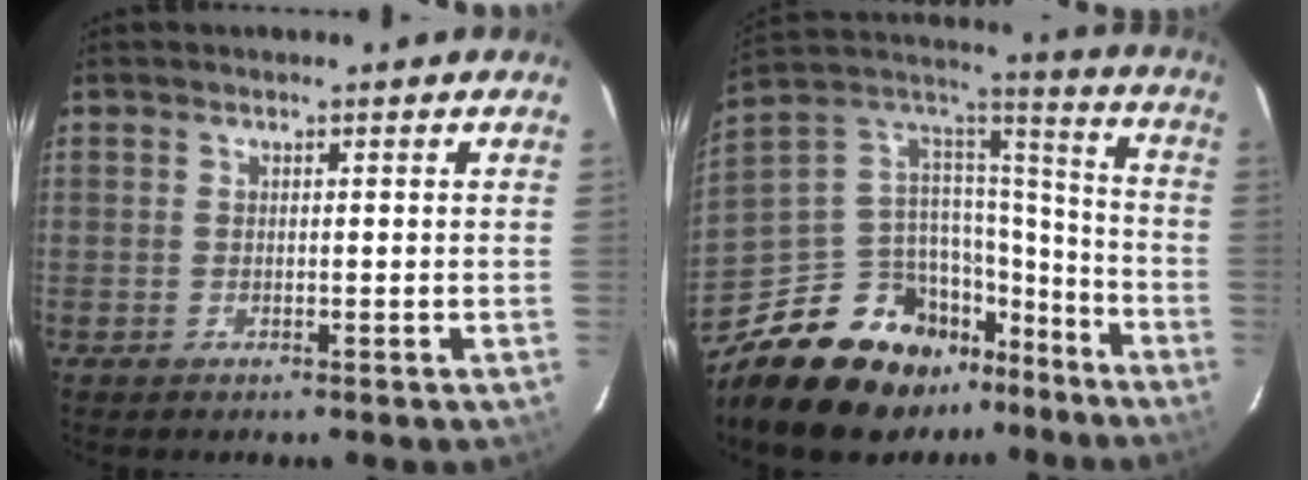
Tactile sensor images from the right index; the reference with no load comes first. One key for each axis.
{"total": 21.0, "fx": -14.6, "fy": 11.6, "fz": 9.7, "tx": -0.195, "ty": 0.045, "tz": -0.225}